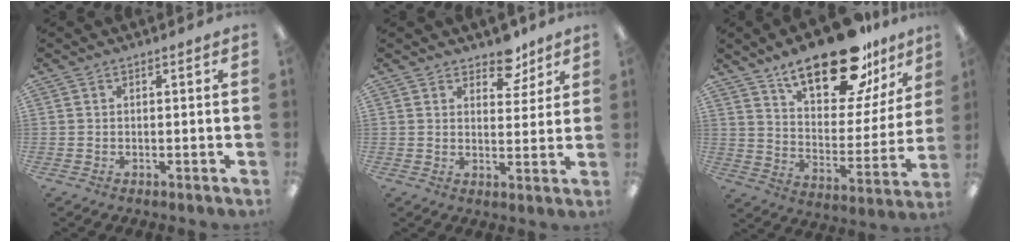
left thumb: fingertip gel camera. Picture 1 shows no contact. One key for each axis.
{"total": 7.1, "fx": 5.6, "fy": 3.6, "fz": 2.4, "tx": -0.017, "ty": -0.031, "tz": 0.096}
{"total": 24.0, "fx": 16.7, "fy": 9.6, "fz": 14.3, "tx": -0.218, "ty": -0.097, "tz": 0.282}